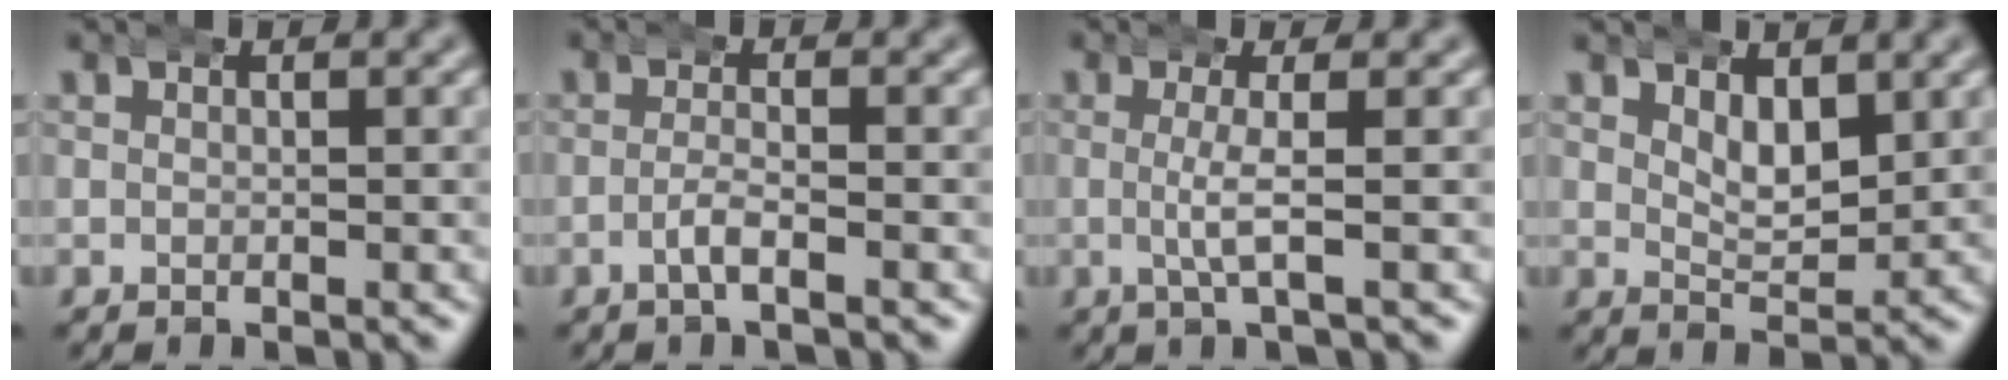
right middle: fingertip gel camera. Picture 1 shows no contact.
{"total": 2.0, "force": [-1.2, 0.1, 1.6], "torque": [-0.027, 0.000, -0.026]}
{"total": 2.5, "force": [0.1, -0.2, 2.5], "torque": [-0.047, 0.001, -0.001]}
{"total": 3.0, "force": [1.9, 1.3, 2.0], "torque": [-0.032, -0.016, 0.036]}